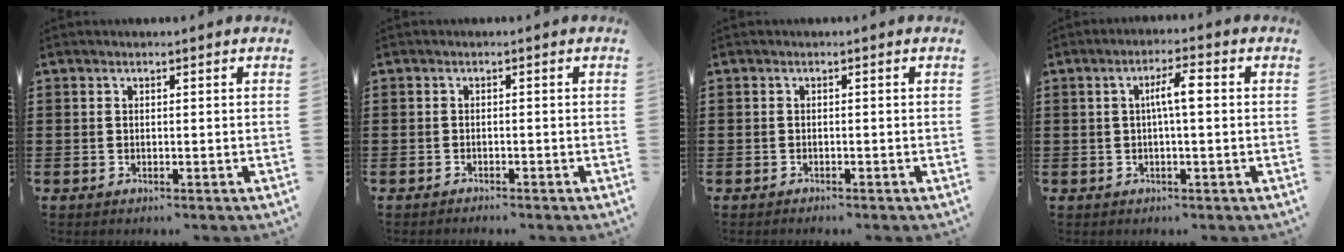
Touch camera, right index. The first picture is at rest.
{"total": 0.8, "force": [-0.8, -0.2, 0.0], "torque": [-0.001, -0.001, -0.016]}
{"total": 0.6, "force": [-0.6, -0.2, 0.0], "torque": [0.000, -0.002, -0.012]}
{"total": 4.0, "force": [0.2, 0.5, 4.0], "torque": [-0.073, 0.006, 0.000]}